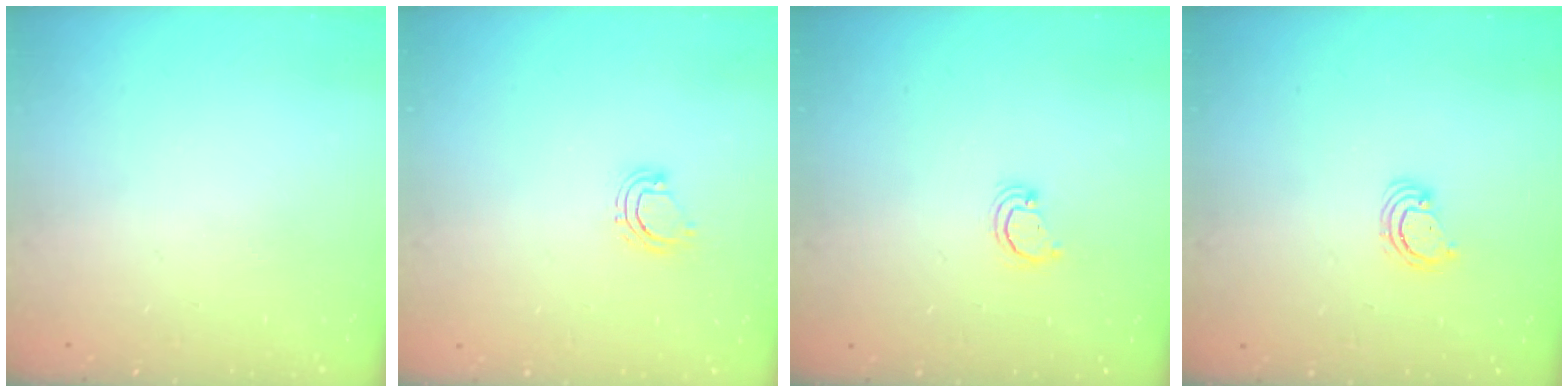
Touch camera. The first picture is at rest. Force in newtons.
{"total": 4.5, "press": 4.5, "slide": 0.2}
{"total": 2.6, "press": 2.6, "slide": 0.3}
{"total": 2.5, "press": 2.5, "slide": 0.3}